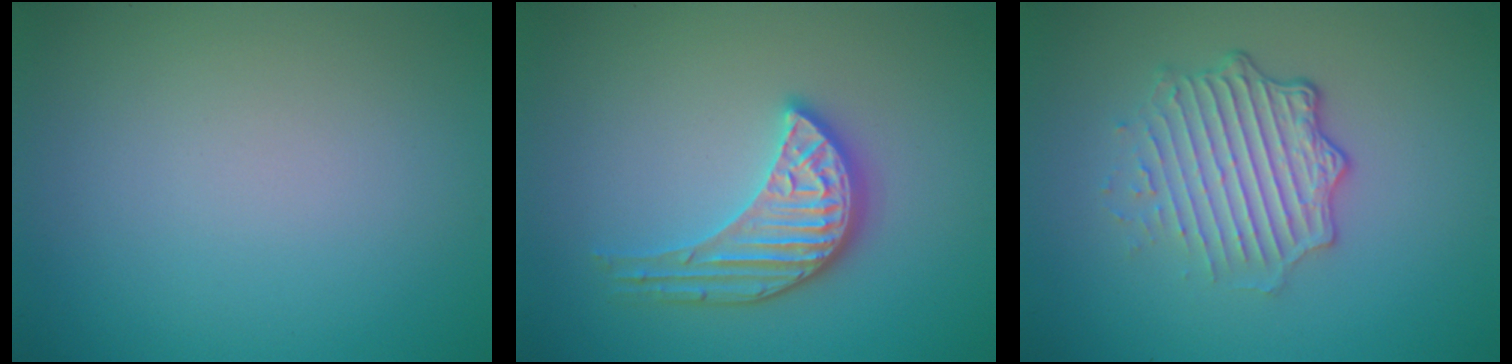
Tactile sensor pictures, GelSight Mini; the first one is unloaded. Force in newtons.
{"total": 3.9, "press": 3.5, "slide": 1.6}
{"total": 5.0, "press": 3.6, "slide": 3.5}